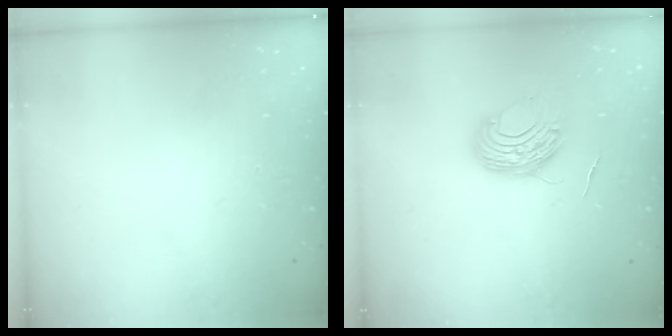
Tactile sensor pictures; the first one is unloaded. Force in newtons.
{"total": 9.4, "press": 9.3, "slide": 0.6}